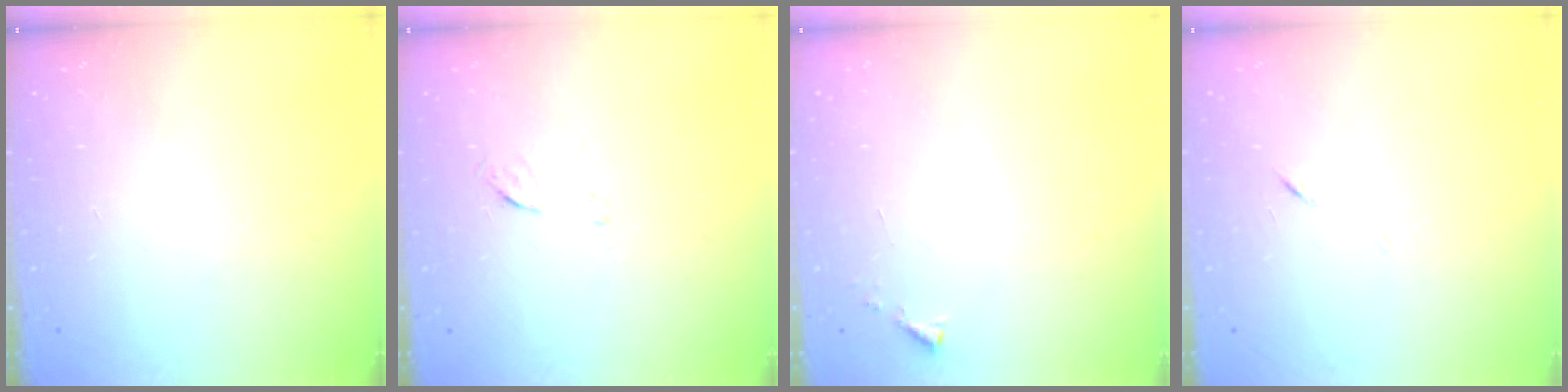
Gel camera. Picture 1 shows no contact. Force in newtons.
{"total": 3.3, "press": 3.3, "slide": 0.3}
{"total": 2.9, "press": 2.9, "slide": 0.4}
{"total": 3.7, "press": 3.6, "slide": 0.9}